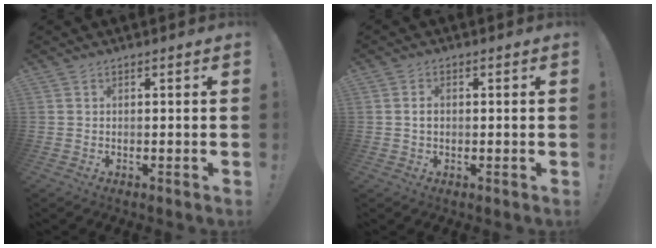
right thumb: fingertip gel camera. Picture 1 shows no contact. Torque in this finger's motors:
{"motor_torque": [-0.17, 0.23, 0.15, 0.16, 0.04]}